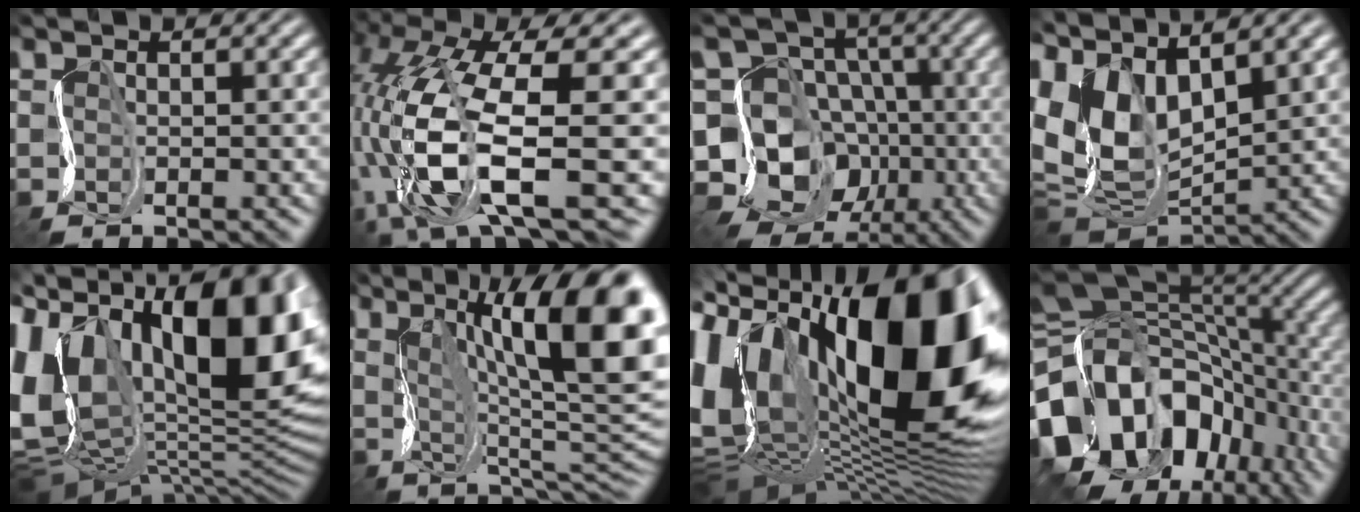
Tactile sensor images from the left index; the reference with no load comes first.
{"total": 13.2, "force": [-3.7, 5.2, 11.5], "torque": [-0.246, -0.004, -0.070]}
{"total": 14.5, "force": [-6.9, 11.3, 6.0], "torque": [-0.113, 0.005, -0.134]}
{"total": 10.4, "force": [3.3, 6.0, 7.8], "torque": [-0.191, 0.004, 0.060]}
{"total": 18.7, "force": [3.7, 12.3, 13.6], "torque": [-0.245, 0.010, 0.079]}
{"total": 14.4, "force": [4.2, 4.4, 13.0], "torque": [-0.195, 0.007, 0.070]}
{"total": 20.5, "force": [2.1, 11.4, 17.0], "torque": [-0.327, -0.017, 0.038]}
{"total": 17.6, "force": [-7.4, 12.4, 10.1], "torque": [-0.220, 0.000, -0.127]}